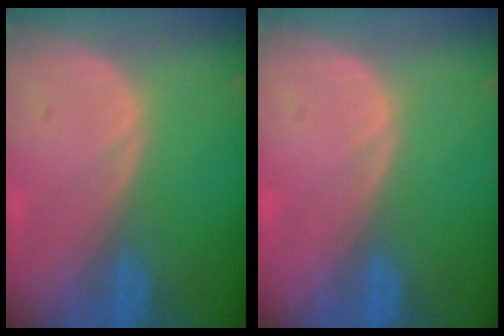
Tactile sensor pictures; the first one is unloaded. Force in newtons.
{"total": 0.0}